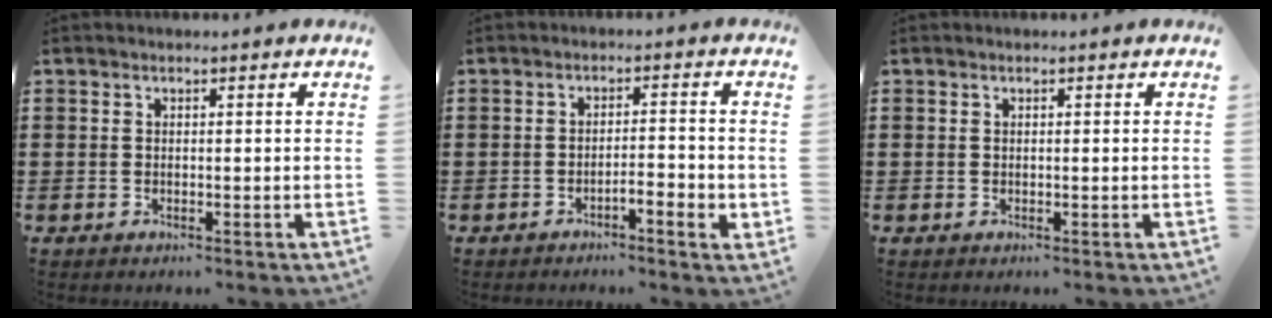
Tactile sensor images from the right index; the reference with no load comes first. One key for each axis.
{"total": 2.9, "fx": -1.8, "fy": 0.4, "fz": 2.2, "tx": -0.037, "ty": 0.002, "tz": -0.034}
{"total": 0.0}